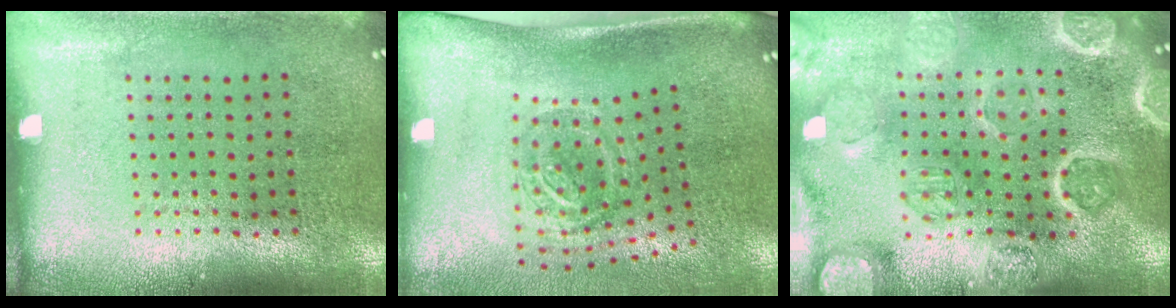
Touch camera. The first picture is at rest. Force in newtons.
{"total": 1.9, "press": 1.2, "slide": 1.6}
{"total": 4.6, "press": 4.1, "slide": 2.0}